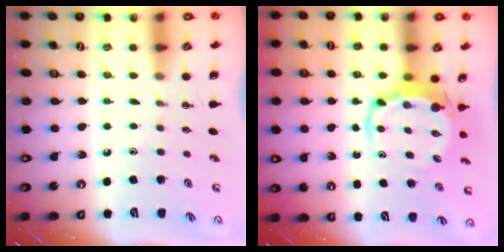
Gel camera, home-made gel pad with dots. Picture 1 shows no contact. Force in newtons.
{"total": 5.3, "press": 5.2, "slide": 1.3}